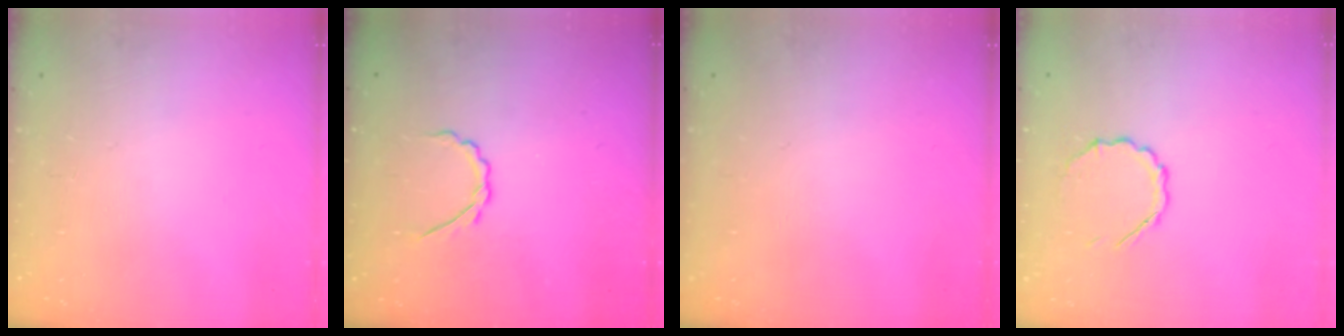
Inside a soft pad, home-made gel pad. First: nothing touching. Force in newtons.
{"total": 2.8, "press": 2.6, "slide": 0.8}
{"total": 0.0}
{"total": 4.5, "press": 4.3, "slide": 1.4}